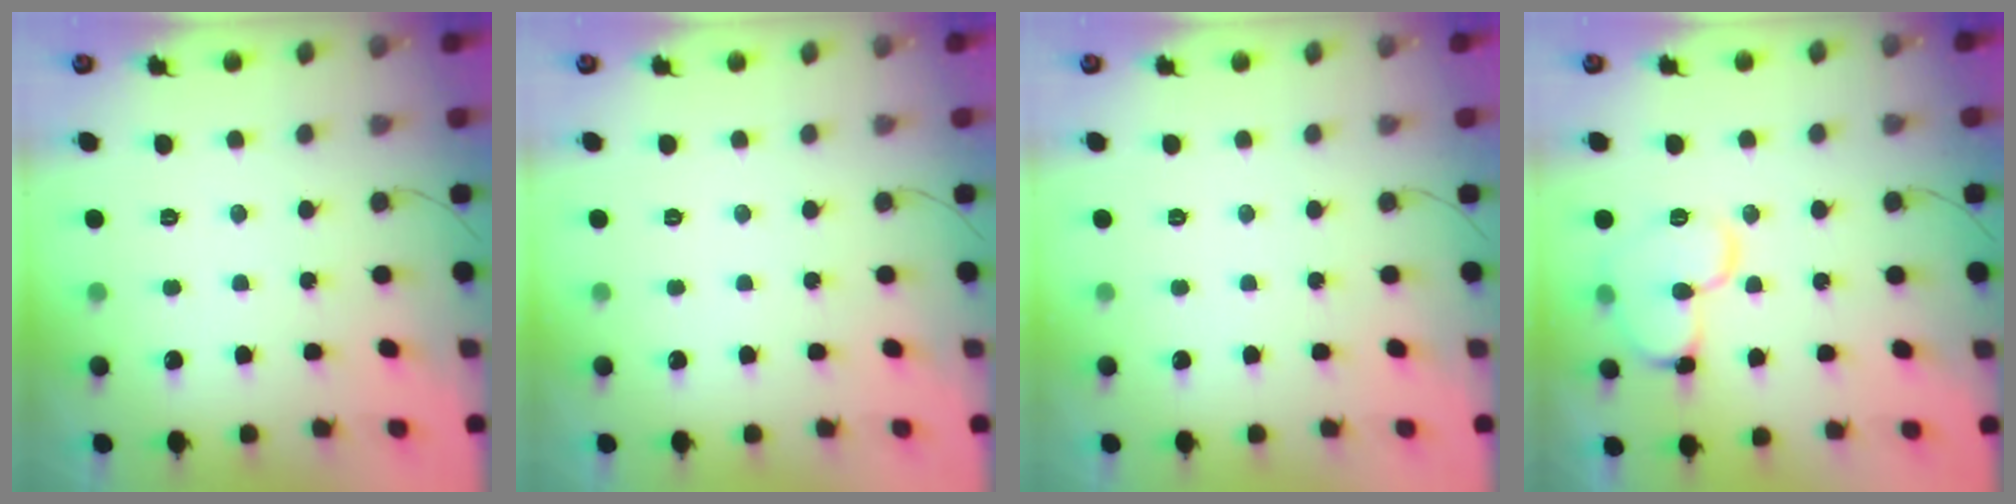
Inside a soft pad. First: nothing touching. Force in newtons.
{"total": 0.0}
{"total": 0.0}
{"total": 12.1, "press": 12.0, "slide": 1.4}